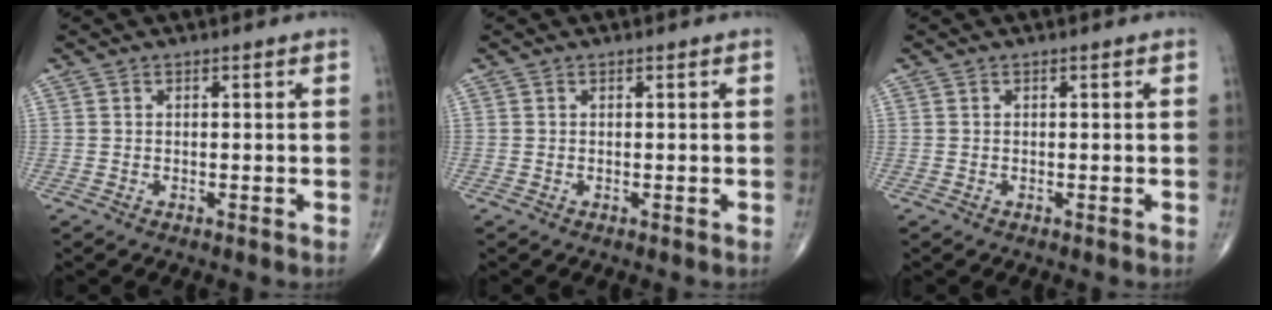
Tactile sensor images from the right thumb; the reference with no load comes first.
{"total": 0.0}
{"total": 0.0}